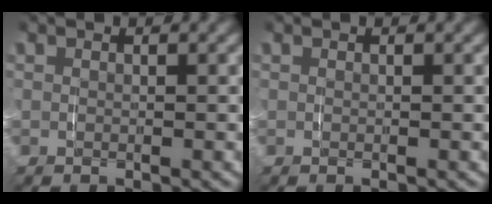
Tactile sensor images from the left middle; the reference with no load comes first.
{"total": 0.0}